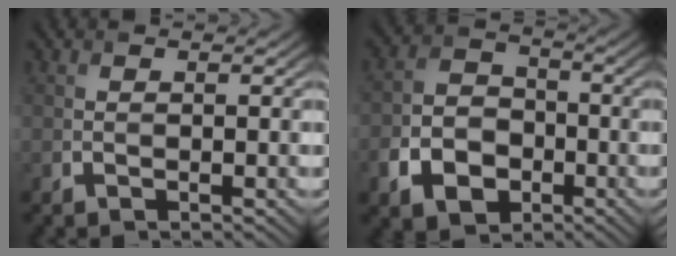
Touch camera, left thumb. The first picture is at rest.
{"total": 7.7, "force": [-3.7, 5.5, 4.0], "torque": [-0.087, -0.007, -0.077]}